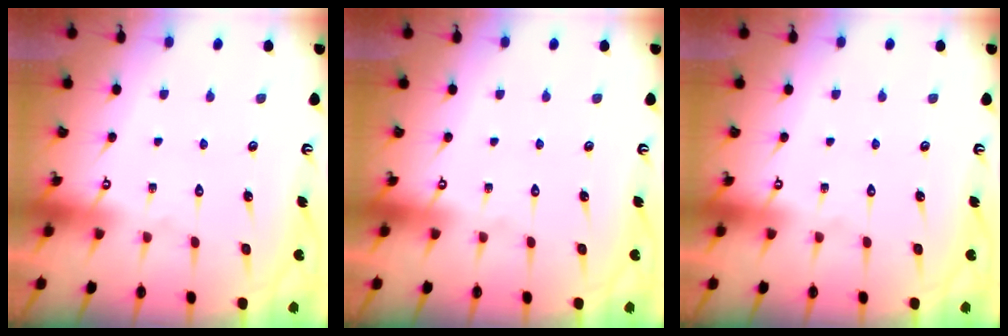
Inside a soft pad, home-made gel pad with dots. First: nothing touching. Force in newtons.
{"total": 0.0}
{"total": 0.0}